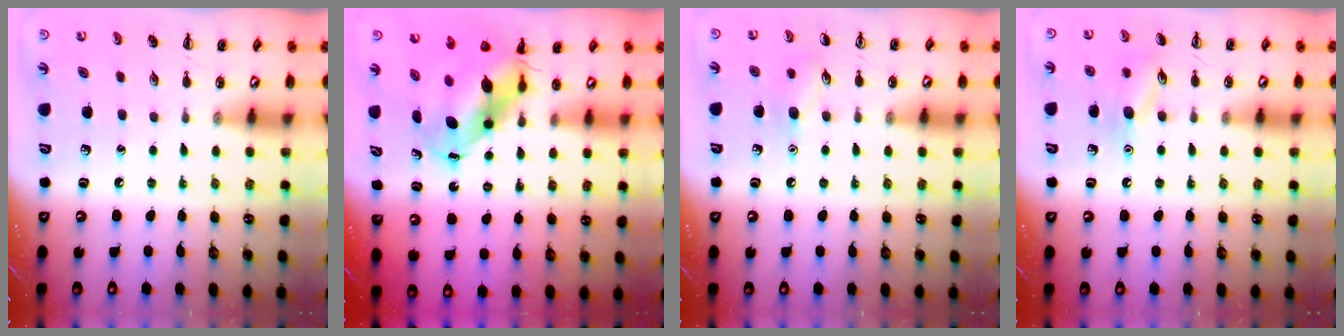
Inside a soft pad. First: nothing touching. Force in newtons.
{"total": 7.9, "press": 7.7, "slide": 1.9}
{"total": 6.8, "press": 6.7, "slide": 1.5}
{"total": 9.7, "press": 9.6, "slide": 1.0}